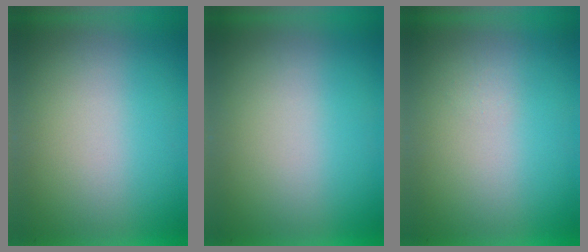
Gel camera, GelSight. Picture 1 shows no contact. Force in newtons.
{"total": 0.0}
{"total": 1.3}